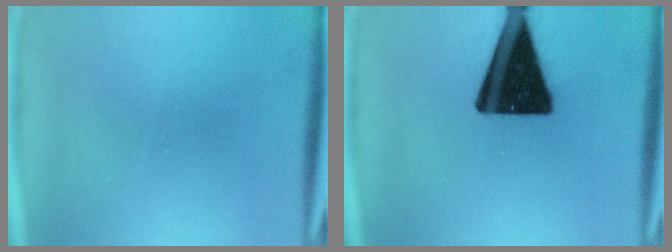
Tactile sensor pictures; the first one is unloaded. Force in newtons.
{"total": 19.0}